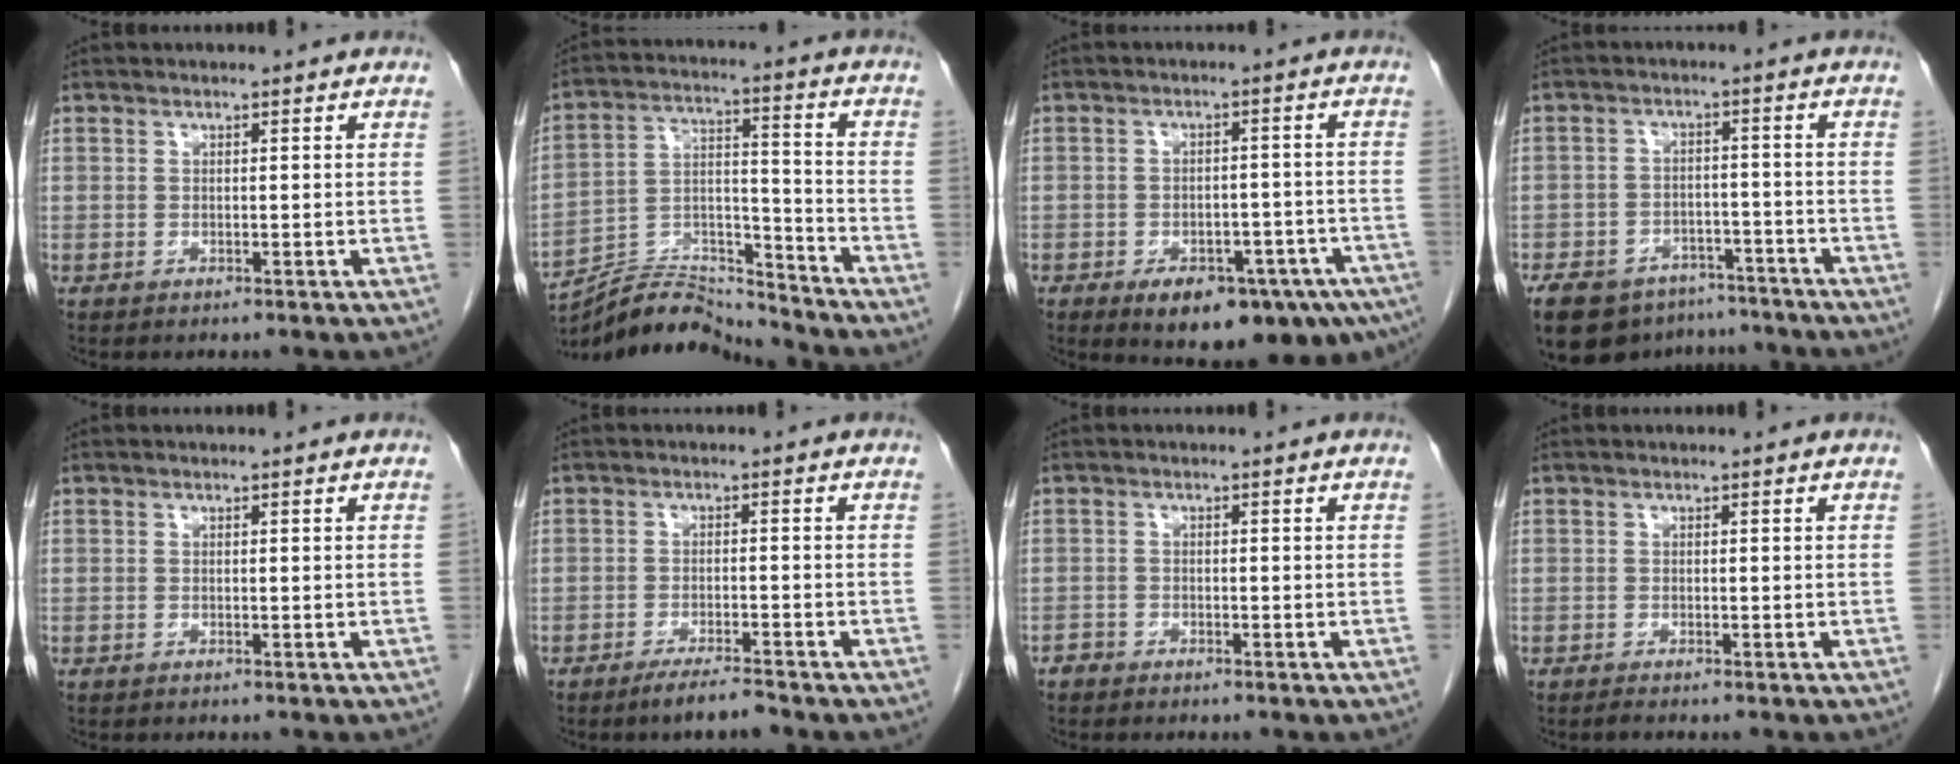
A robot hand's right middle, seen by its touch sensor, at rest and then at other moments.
{"total": 12.8, "force": [-12.8, 0.5, 0.9], "torque": [-0.013, 0.032, -0.228]}
{"total": 15.5, "force": [-9.7, 6.1, 10.4], "torque": [-0.092, 0.009, -0.124]}
{"total": 14.2, "force": [-10.9, 7.6, 5.2], "torque": [-0.100, 0.007, -0.149]}
{"total": 0.0}
{"total": 3.7, "force": [-3.0, 0.1, 2.1], "torque": [-0.038, -0.005, -0.053]}
{"total": 0.9, "force": [-0.8, 0.4, -0.1], "torque": [0.006, 0.003, -0.018]}
{"total": 0.6, "force": [-0.5, -0.1, 0.3], "torque": [-0.007, -0.001, -0.010]}